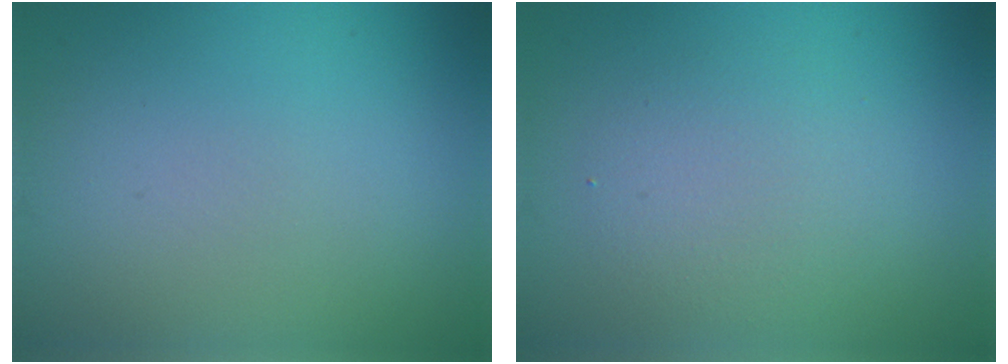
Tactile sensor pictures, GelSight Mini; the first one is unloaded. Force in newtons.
{"total": 2.8, "press": 2.8, "slide": 0.2}